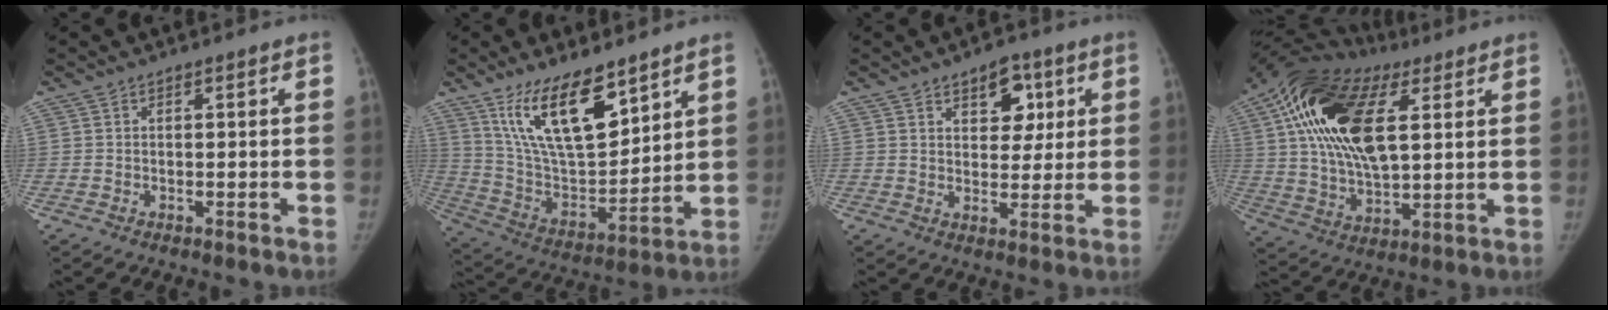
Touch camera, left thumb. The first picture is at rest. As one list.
[{"total": 18.0, "force": [11.3, 6.9, 12.2], "torque": [-0.179, -0.065, 0.224]}, {"total": 7.6, "force": [3.5, 4.8, 4.7], "torque": [-0.022, -0.016, 0.047]}, {"total": 23.5, "force": [7.6, 11.6, 18.9], "torque": [-0.356, -0.003, 0.127]}]